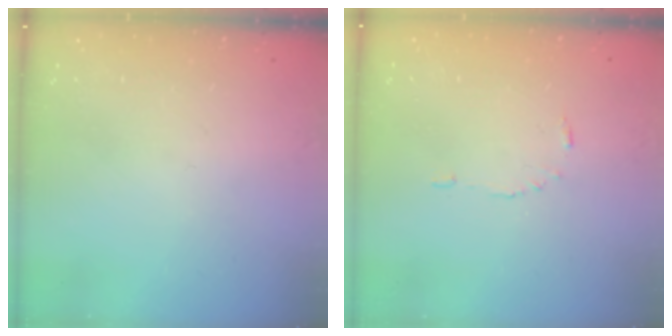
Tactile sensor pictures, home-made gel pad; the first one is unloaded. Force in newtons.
{"total": 3.4, "press": 3.4, "slide": 0.4}